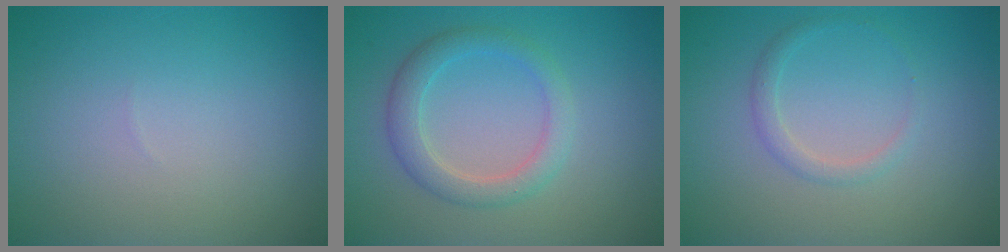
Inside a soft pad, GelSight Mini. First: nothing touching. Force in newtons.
{"total": 2.9, "press": 2.9, "slide": 0.2}
{"total": 1.3, "press": 1.3, "slide": 0.1}